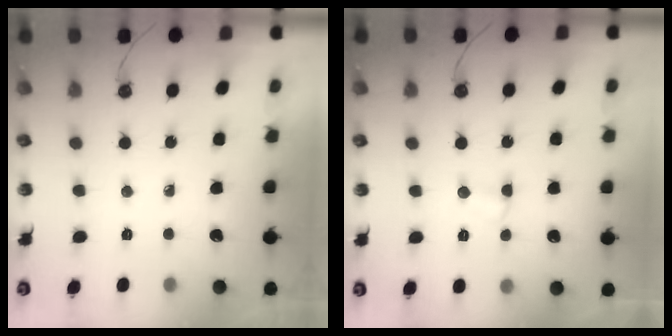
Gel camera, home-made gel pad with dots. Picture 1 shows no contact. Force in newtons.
{"total": 2.8, "press": 2.8, "slide": 0.4}